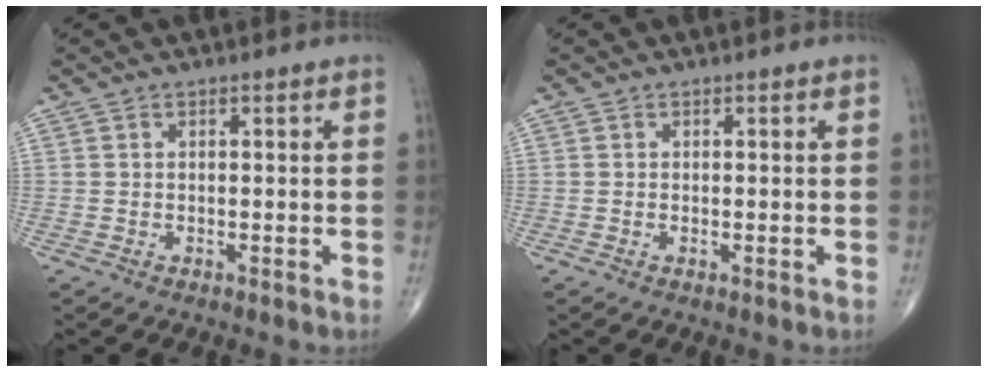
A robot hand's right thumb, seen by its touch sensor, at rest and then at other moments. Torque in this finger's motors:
{"motor_torque": [-0.44, -0.10, -0.51, 0.00, -0.09]}